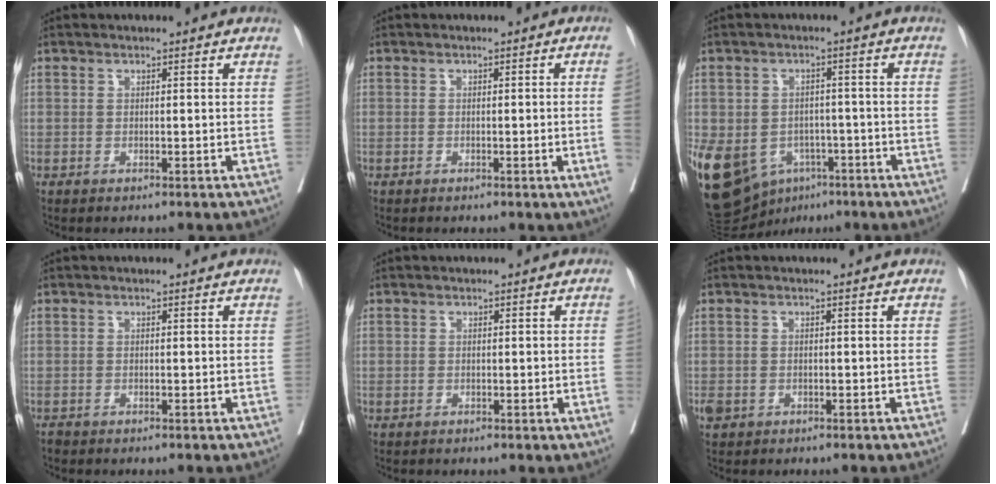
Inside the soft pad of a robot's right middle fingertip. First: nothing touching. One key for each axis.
{"total": 2.7, "fx": -0.5, "fy": -0.9, "fz": 2.6, "tx": -0.031, "ty": -0.003, "tz": -0.005}
{"total": 19.0, "fx": -8.1, "fy": 14.2, "fz": 9.7, "tx": -0.252, "ty": -0.003, "tz": -0.110}
{"total": 0.0}
{"total": 0.9, "fx": 0.1, "fy": 0.2, "fz": 0.9, "tx": -0.017, "ty": 0.004, "tz": 0.006}
{"total": 1.7, "fx": -0.8, "fy": 1.3, "fz": 0.8, "tx": -0.019, "ty": 0.000, "tz": -0.009}